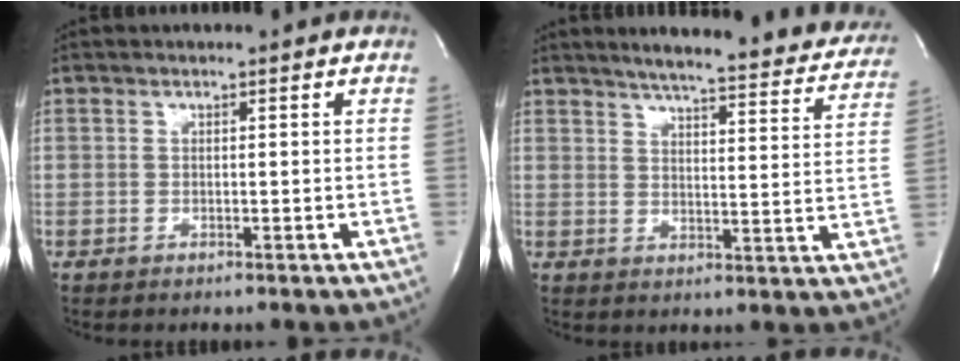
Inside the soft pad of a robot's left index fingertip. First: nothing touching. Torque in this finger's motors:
{"motor_torque": [-0.18, -0.13, 0.18, 0.05]}